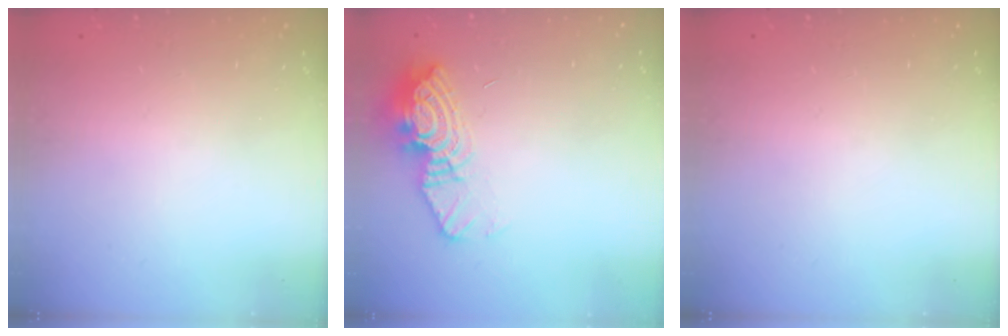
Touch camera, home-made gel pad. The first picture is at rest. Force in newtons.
{"total": 11.3, "press": 11.2, "slide": 1.0}
{"total": 0.0}